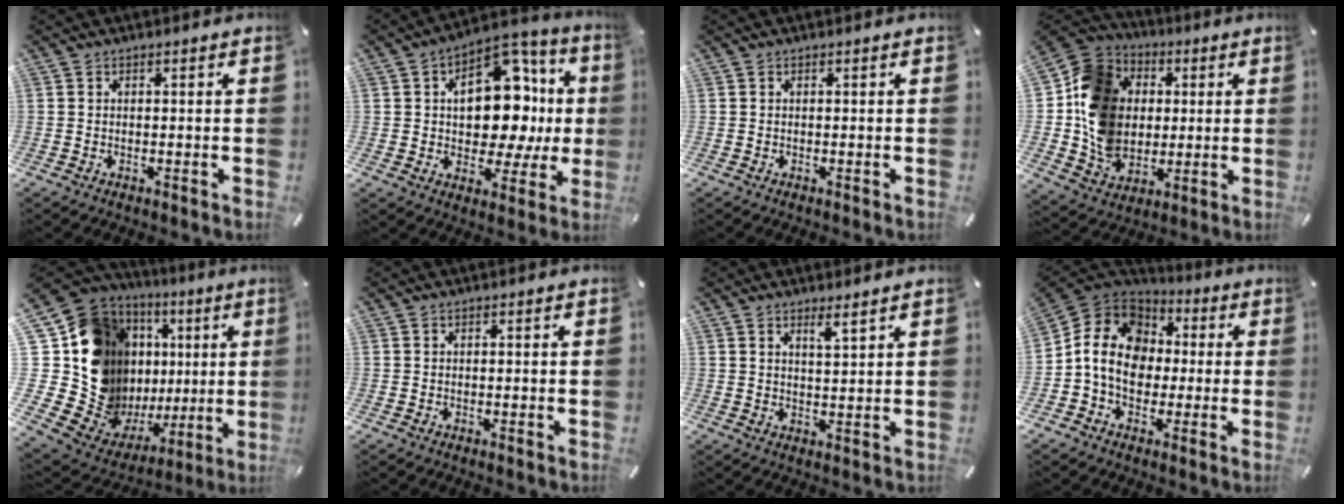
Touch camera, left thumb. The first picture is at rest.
{"total": 18.0, "force": [2.3, 12.0, 13.3], "torque": [-0.181, -0.020, 0.039]}
{"total": 0.0}
{"total": 15.3, "force": [-0.3, 13.8, 6.6], "torque": [-0.138, 0.010, -0.001]}
{"total": 21.5, "force": [2.8, 15.8, 14.4], "torque": [-0.256, -0.087, 0.093]}
{"total": 0.0}
{"total": 3.0, "force": [2.6, -0.1, 1.6], "torque": [-0.035, -0.010, 0.046]}
{"total": 13.3, "force": [-1.6, 11.3, 6.7], "torque": [-0.143, 0.021, -0.027]}